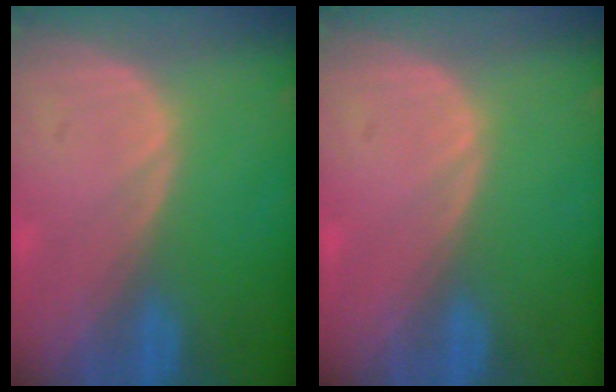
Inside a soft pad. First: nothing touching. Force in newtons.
{"total": 0.0}